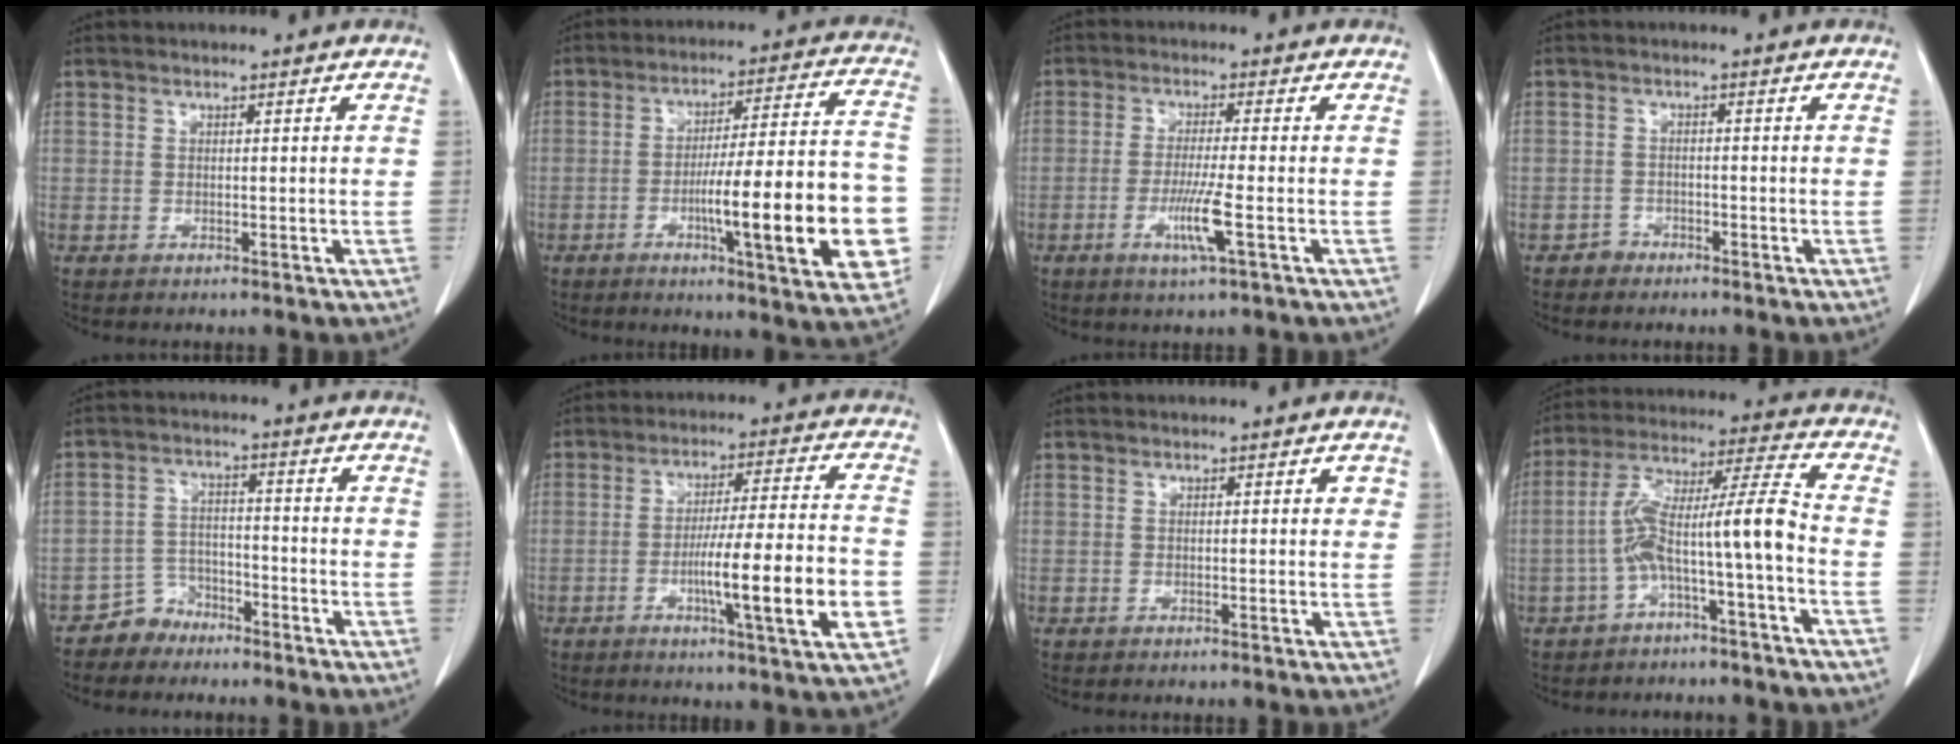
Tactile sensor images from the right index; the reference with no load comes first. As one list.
[{"total": 19.6, "force": [-4.9, 2.2, 18.8], "torque": [-0.218, 0.018, -0.062]}, {"total": 5.7, "force": [-2.0, -0.6, 5.3], "torque": [-0.106, -0.016, -0.040]}, {"total": 1.7, "force": [-1.2, 1.2, -0.2], "torque": [0.001, 0.007, -0.027]}, {"total": 4.4, "force": [-3.5, 2.7, -0.3], "torque": [0.010, 0.010, -0.063]}, {"total": 14.2, "force": [-3.8, -0.1, 13.7], "torque": [-0.221, -0.008, -0.063]}, {"total": 1.1, "force": [0.5, 0.5, 0.9], "torque": [-0.008, 0.000, 0.004]}, {"total": 10.5, "force": [-3.2, -0.1, 10.0], "torque": [-0.182, 0.039, -0.060]}]